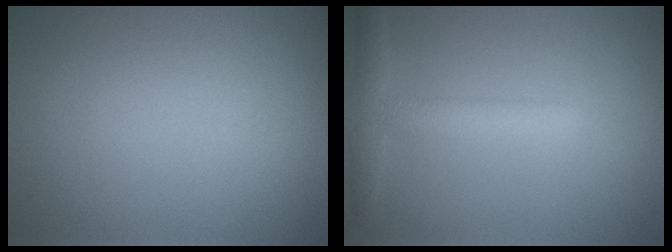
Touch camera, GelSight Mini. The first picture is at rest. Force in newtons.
{"total": 3.1, "press": 3.1, "slide": 0.1}